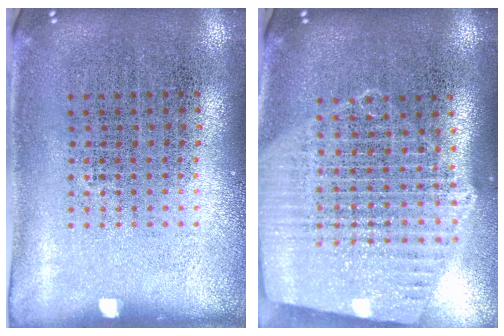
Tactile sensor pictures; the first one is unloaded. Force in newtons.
{"total": 1.9, "press": 1.8, "slide": 0.7}